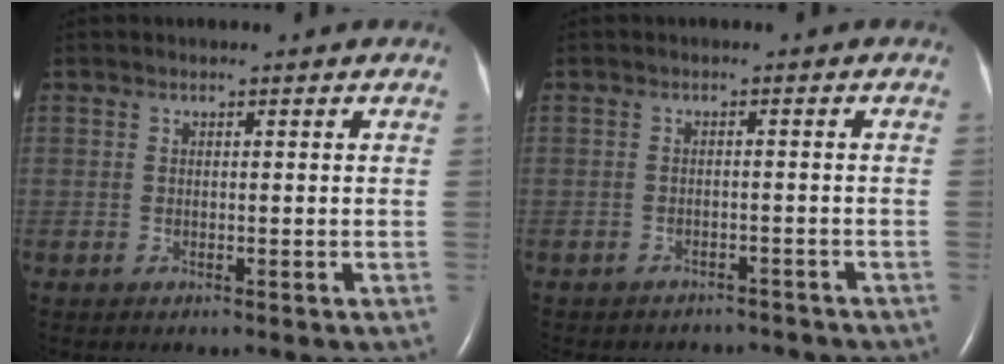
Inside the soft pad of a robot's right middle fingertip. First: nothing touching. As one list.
[{"total": 8.0, "force": [-7.3, 2.9, 1.3], "torque": [-0.024, 0.003, -0.083]}]